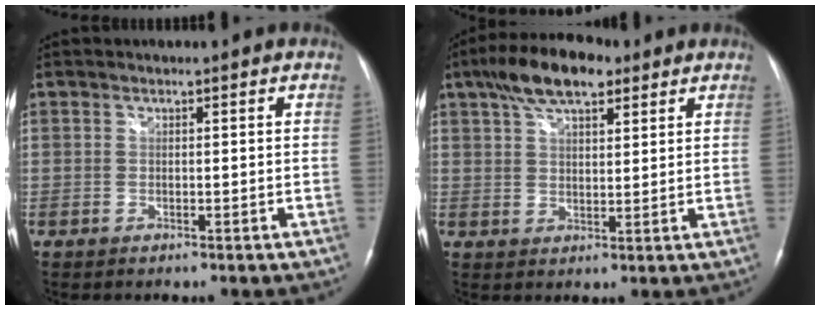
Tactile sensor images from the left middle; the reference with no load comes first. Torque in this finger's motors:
{"motor_torque": [0.70, -0.26, 0.01, 0.04]}